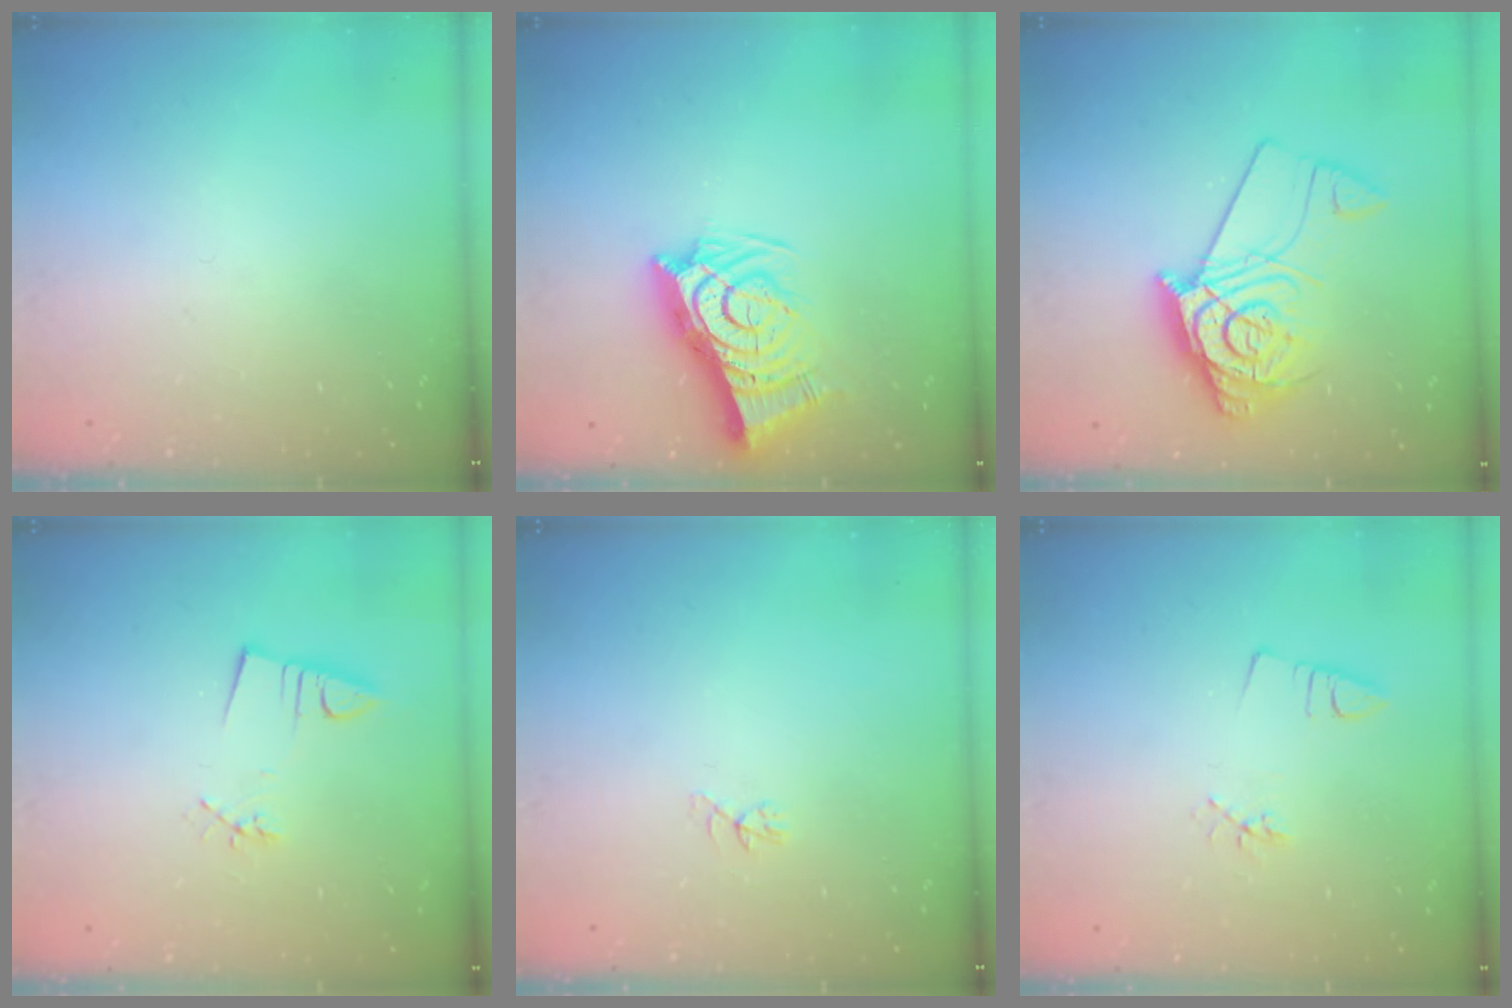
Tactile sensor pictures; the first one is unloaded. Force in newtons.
{"total": 12.7, "press": 12.1, "slide": 3.9}
{"total": 14.0, "press": 13.9, "slide": 1.6}
{"total": 3.2, "press": 1.8, "slide": 2.7}
{"total": 4.0, "press": 4.0, "slide": 0.3}
{"total": 2.6, "press": 2.2, "slide": 1.5}